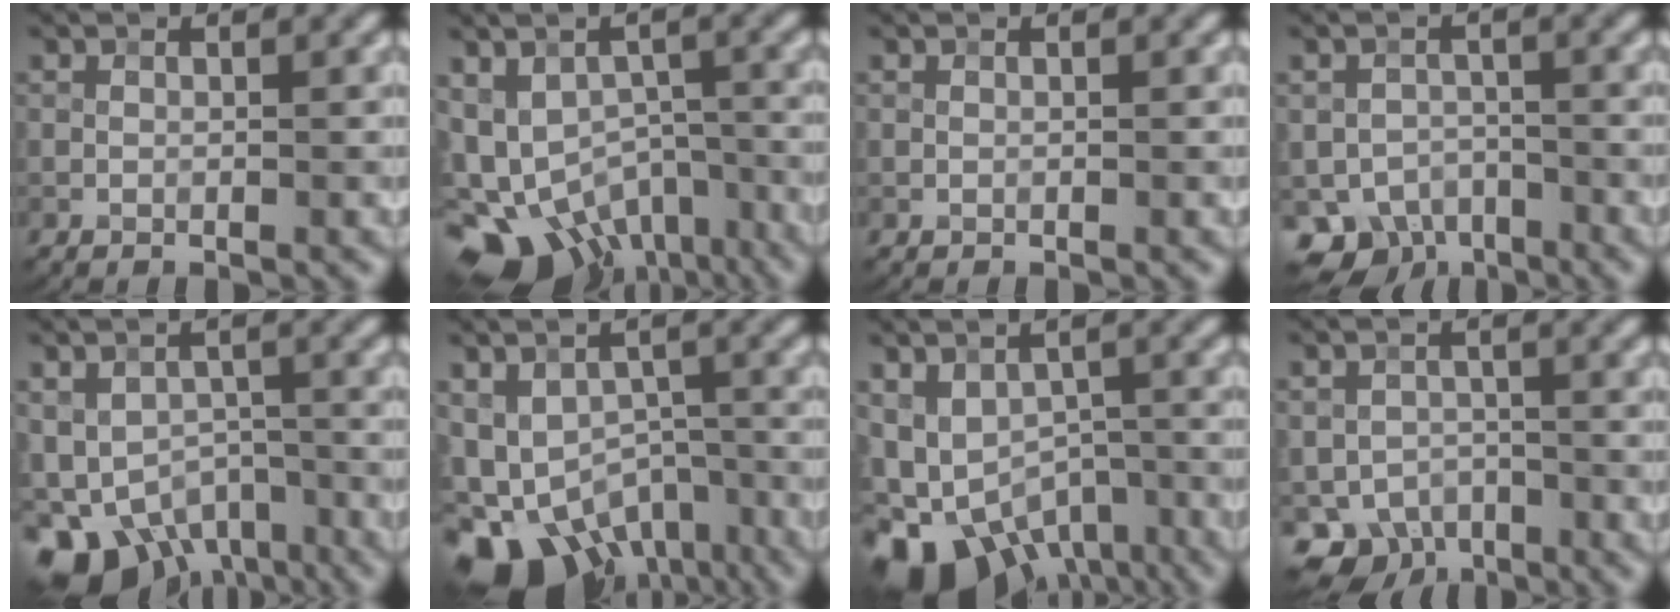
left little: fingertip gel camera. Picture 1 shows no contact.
{"total": 13.0, "force": [-7.6, 8.4, 6.4], "torque": [-0.105, -0.027, -0.086]}
{"total": 0.0}
{"total": 5.2, "force": [-3.5, 3.5, 1.4], "torque": [-0.009, -0.009, -0.053]}
{"total": 9.7, "force": [-6.3, 5.4, 5.1], "torque": [-0.082, -0.023, -0.095]}
{"total": 13.7, "force": [-8.6, 8.5, 6.6], "torque": [-0.110, -0.036, -0.104]}
{"total": 11.4, "force": [-6.6, 6.9, 6.2], "torque": [-0.100, -0.028, -0.088]}
{"total": 4.7, "force": [-3.0, 3.3, 1.3], "torque": [-0.010, -0.009, -0.046]}